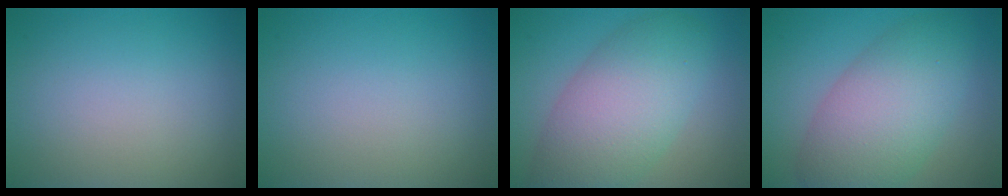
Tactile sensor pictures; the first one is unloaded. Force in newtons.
{"total": 0.0}
{"total": 8.2, "press": 8.2, "slide": 0.3}
{"total": 8.1, "press": 8.1, "slide": 0.4}